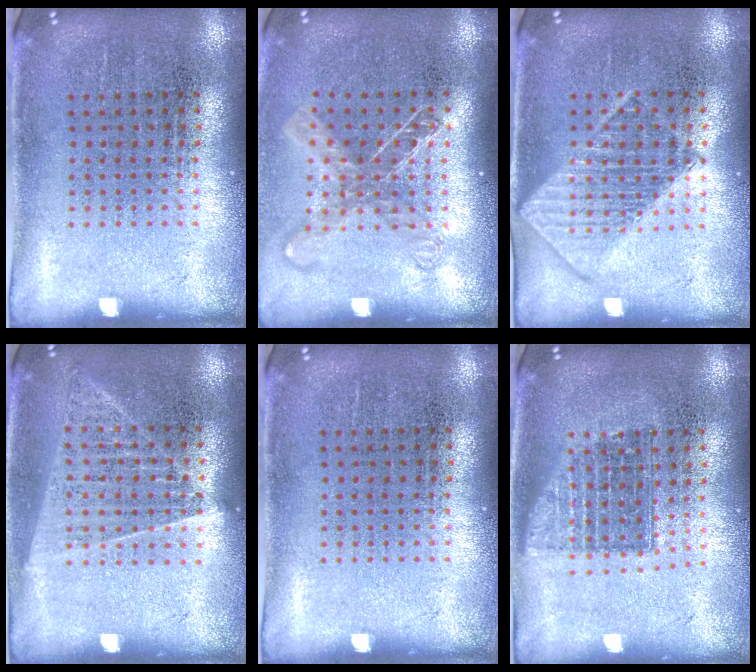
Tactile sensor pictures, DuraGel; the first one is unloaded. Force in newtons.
{"total": 1.4, "press": 1.2, "slide": 0.8}
{"total": 1.4, "press": 1.4, "slide": 0.2}
{"total": 1.4, "press": 1.3, "slide": 0.3}
{"total": 0.0}
{"total": 1.4, "press": 1.1, "slide": 0.8}